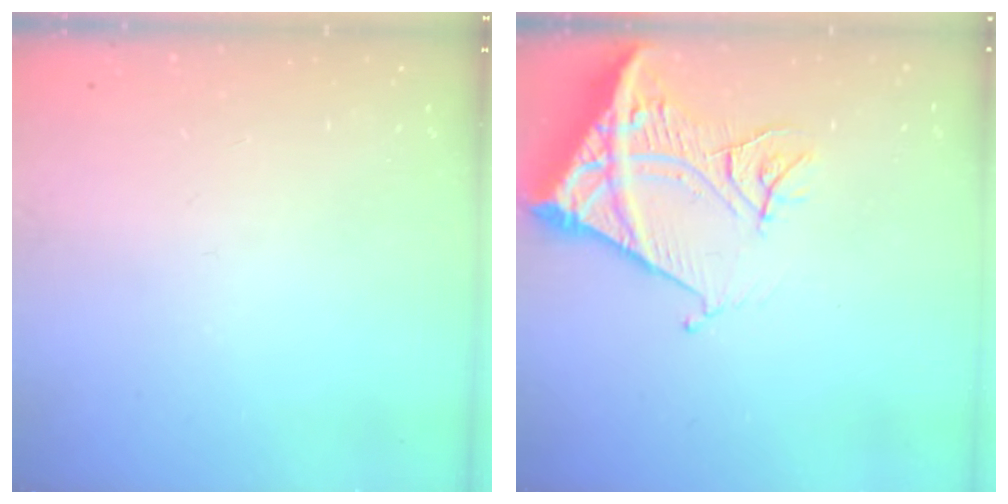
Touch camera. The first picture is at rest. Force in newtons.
{"total": 14.2, "press": 14.1, "slide": 1.5}